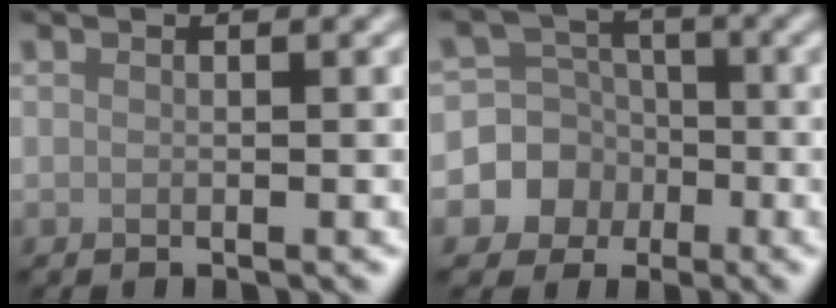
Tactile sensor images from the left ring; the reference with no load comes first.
{"total": 7.6, "force": [-2.5, 7.1, 1.0], "torque": [-0.005, 0.005, -0.067]}